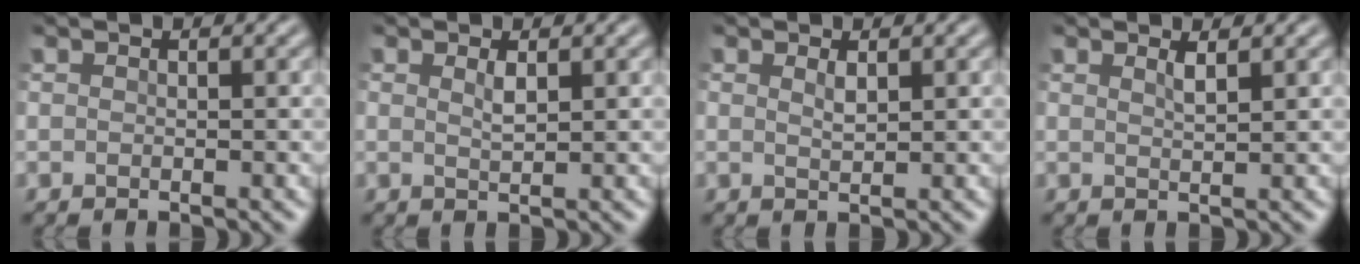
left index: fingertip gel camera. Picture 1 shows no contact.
{"total": 0.8, "force": [0.3, 0.2, 0.8], "torque": [-0.017, -0.002, 0.006]}
{"total": 0.7, "force": [0.3, 0.2, 0.6], "torque": [-0.014, -0.002, 0.007]}
{"total": 1.0, "force": [0.5, 0.3, 0.8], "torque": [-0.010, 0.000, 0.008]}